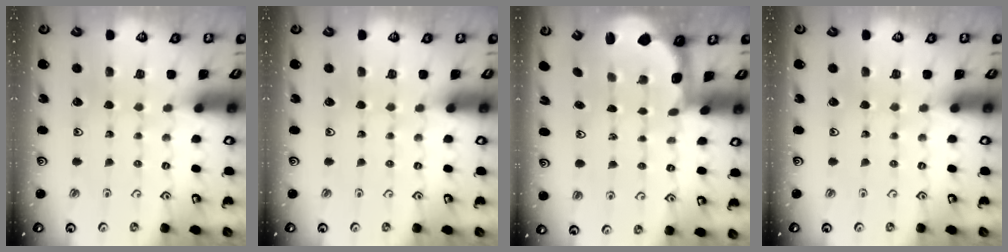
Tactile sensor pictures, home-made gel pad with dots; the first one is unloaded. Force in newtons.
{"total": 0.0}
{"total": 2.5, "press": 1.3, "slide": 2.1}
{"total": 0.0}